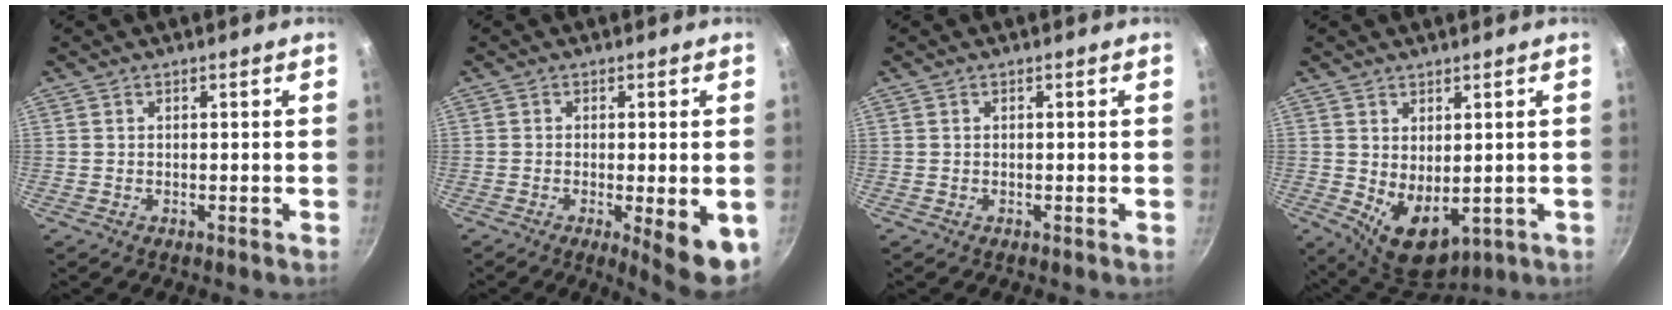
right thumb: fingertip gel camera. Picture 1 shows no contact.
{"total": 9.2, "force": [-3.3, 2.2, 8.3], "torque": [-0.107, -0.018, -0.042]}
{"total": 0.0}
{"total": 9.5, "force": [-1.2, 5.4, 7.8], "torque": [-0.110, -0.011, 0.010]}